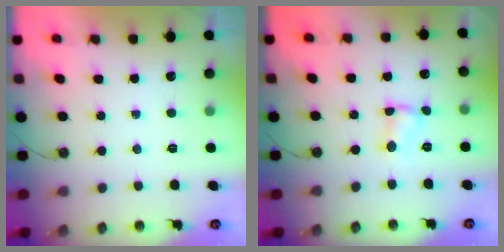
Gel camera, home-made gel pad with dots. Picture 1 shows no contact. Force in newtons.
{"total": 2.7, "press": 2.7, "slide": 0.4}